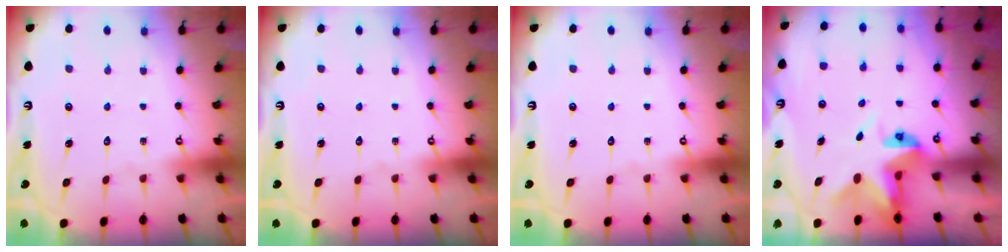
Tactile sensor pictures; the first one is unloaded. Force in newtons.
{"total": 0.0}
{"total": 0.0}
{"total": 4.8, "press": 4.8, "slide": 0.4}